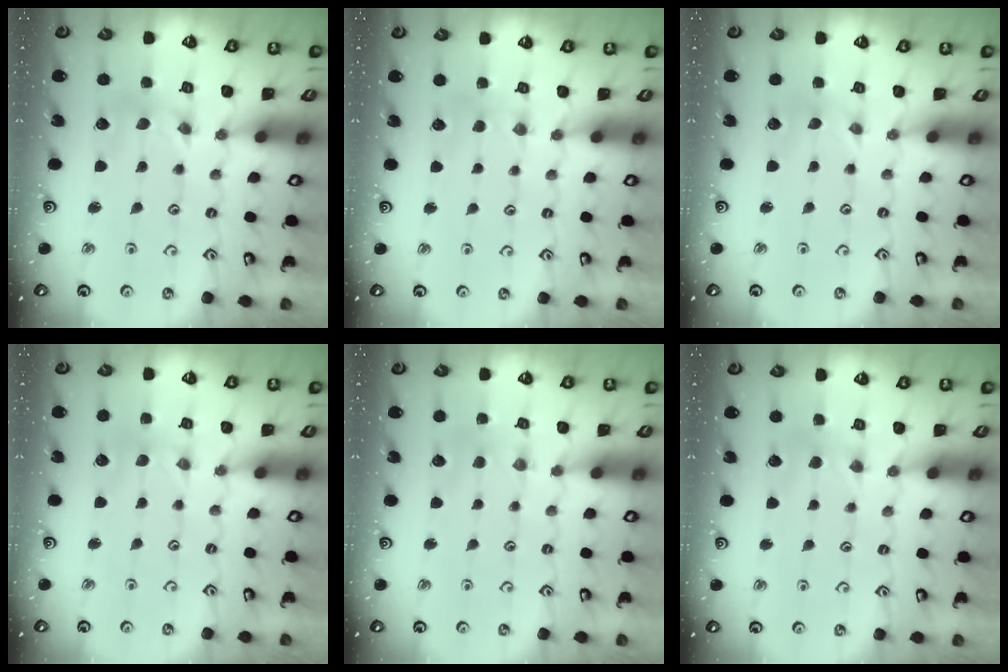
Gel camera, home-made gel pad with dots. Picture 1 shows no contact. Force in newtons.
{"total": 3.0, "press": 3.0, "slide": 0.4}
{"total": 0.0}
{"total": 0.6, "press": 0.6, "slide": 0.2}
{"total": 3.7, "press": 3.6, "slide": 0.6}
{"total": 2.8, "press": 2.7, "slide": 0.5}